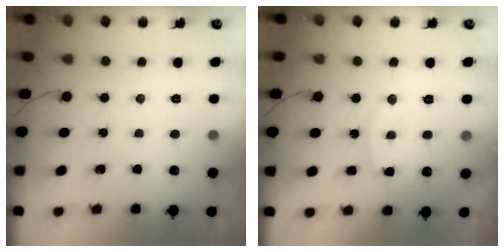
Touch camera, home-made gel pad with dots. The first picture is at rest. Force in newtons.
{"total": 11.1, "press": 11.1, "slide": 0.7}